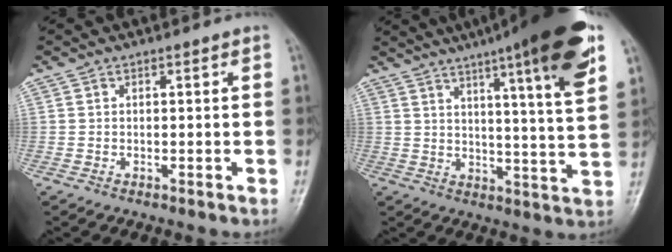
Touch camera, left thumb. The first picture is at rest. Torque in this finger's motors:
{"motor_torque": [3.57, 1.36, 1.76, -1.01, 0.46]}